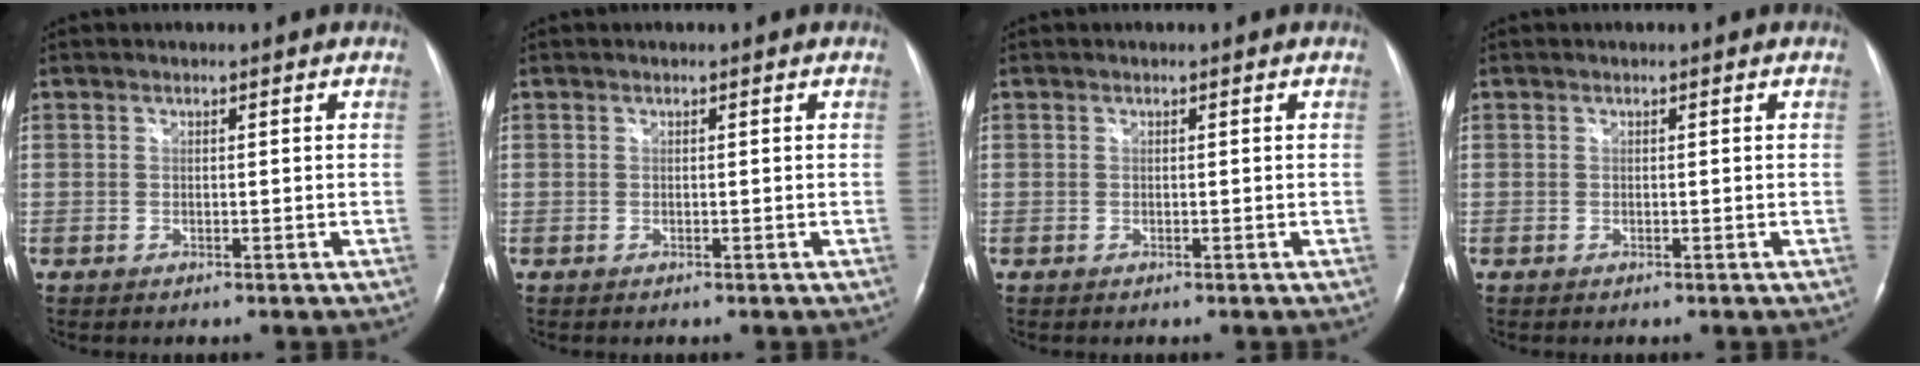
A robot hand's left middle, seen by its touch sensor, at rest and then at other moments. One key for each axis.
{"total": 0.0}
{"total": 0.0}
{"total": 0.0}